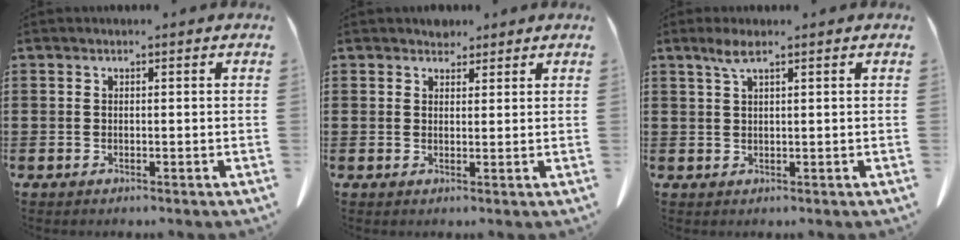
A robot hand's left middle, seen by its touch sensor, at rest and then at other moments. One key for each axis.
{"total": 2.1, "fx": 1.9, "fy": 0.9, "fz": 0.3, "tx": -0.002, "ty": 0.000, "tz": 0.036}
{"total": 2.7, "fx": 1.6, "fy": 0.4, "fz": 2.1, "tx": -0.046, "ty": 0.002, "tz": 0.028}